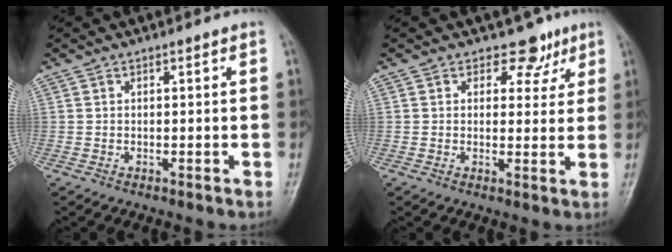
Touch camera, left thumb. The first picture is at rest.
{"total": 4.8, "force": [3.1, 3.4, 1.2], "torque": [0.020, -0.012, 0.039]}